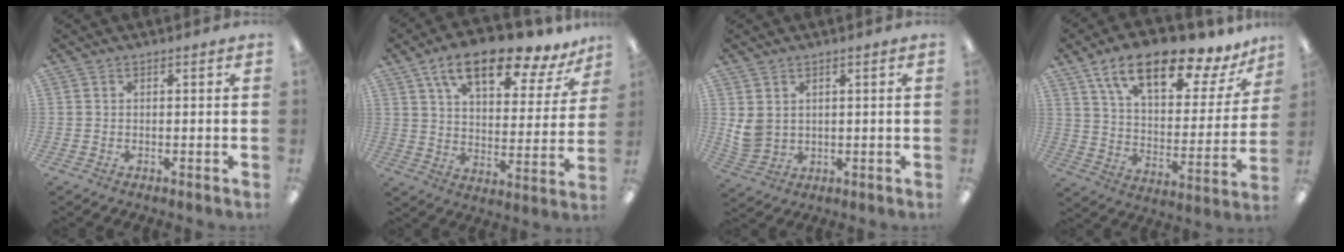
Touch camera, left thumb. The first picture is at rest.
{"total": 15.8, "force": [11.1, 5.4, 9.9], "torque": [-0.164, -0.055, 0.187]}
{"total": 4.0, "force": [1.7, 3.0, 1.9], "torque": [-0.031, -0.001, 0.034]}
{"total": 18.3, "force": [12.8, 6.5, 11.3], "torque": [-0.188, -0.076, 0.218]}